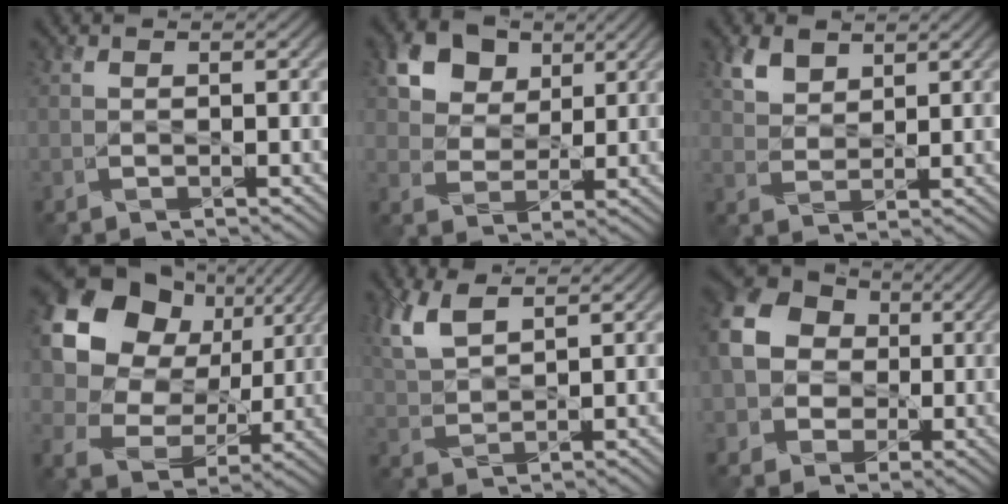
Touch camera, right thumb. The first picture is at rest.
{"total": 8.1, "force": [4.1, 5.7, 4.0], "torque": [-0.101, -0.004, 0.071]}
{"total": 3.9, "force": [2.6, 2.2, 2.0], "torque": [-0.052, -0.001, 0.056]}
{"total": 16.3, "force": [5.6, 12.5, 8.9], "torque": [-0.220, 0.025, 0.109]}
{"total": 6.1, "force": [3.8, 2.1, 4.3], "torque": [-0.117, 0.009, 0.082]}
{"total": 13.2, "force": [0.7, 11.6, 6.2], "torque": [-0.186, 0.008, -0.004]}